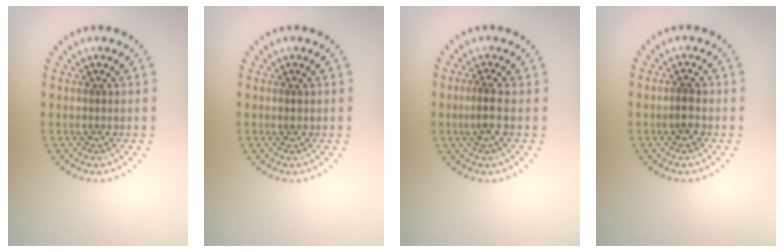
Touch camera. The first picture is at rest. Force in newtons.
{"total": 0.7, "press": 0.7, "slide": 0.1}
{"total": 1.7, "press": 1.5, "slide": 0.8}
{"total": 1.2, "press": 1.2, "slide": 0.4}